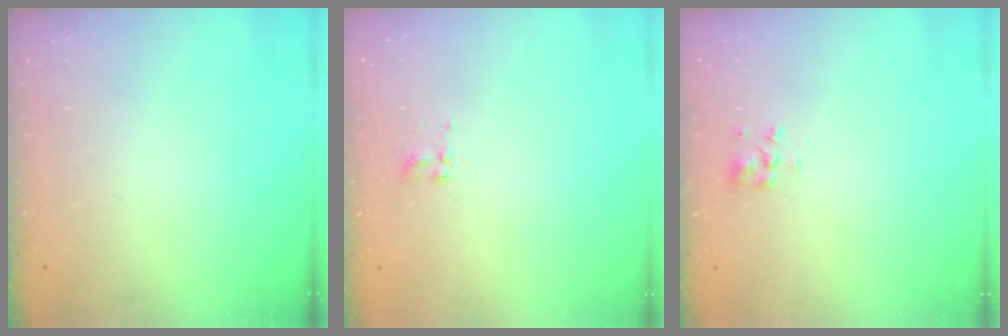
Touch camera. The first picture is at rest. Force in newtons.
{"total": 1.8, "press": 1.5, "slide": 0.9}
{"total": 4.1, "press": 4.0, "slide": 0.9}